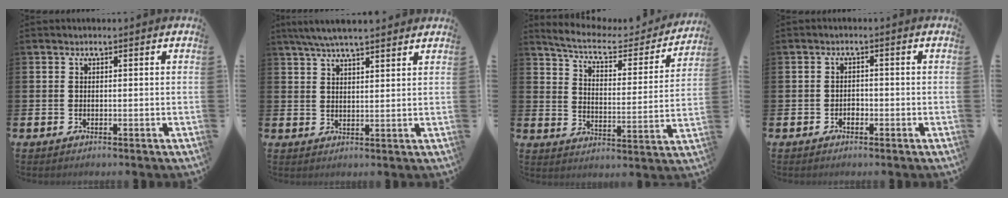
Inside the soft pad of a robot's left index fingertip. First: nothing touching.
{"total": 5.5, "force": [5.0, 0.7, 2.2], "torque": [-0.052, -0.010, 0.092]}
{"total": 7.0, "force": [6.1, 2.0, 2.8], "torque": [-0.070, -0.045, 0.096]}
{"total": 1.2, "force": [-0.7, 0.9, 0.4], "torque": [-0.004, -0.002, -0.016]}